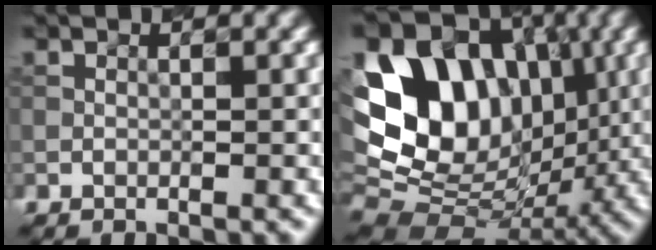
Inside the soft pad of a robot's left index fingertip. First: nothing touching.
{"total": 15.2, "force": [3.6, 11.1, 9.7], "torque": [-0.163, 0.026, 0.059]}